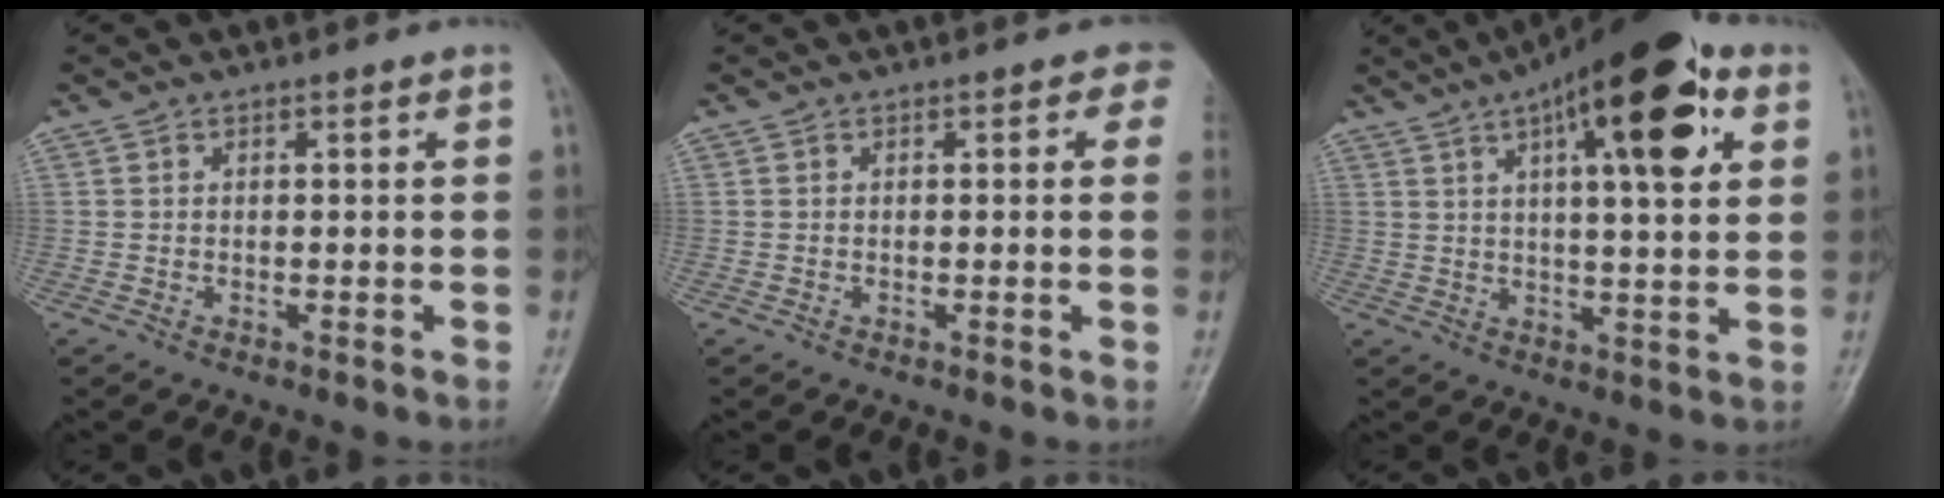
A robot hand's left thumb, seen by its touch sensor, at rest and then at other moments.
{"total": 2.4, "force": [0.9, 1.5, 1.6], "torque": [0.012, 0.003, -0.002]}
{"total": 18.9, "force": [8.1, 6.1, 15.9], "torque": [-0.212, -0.007, 0.115]}